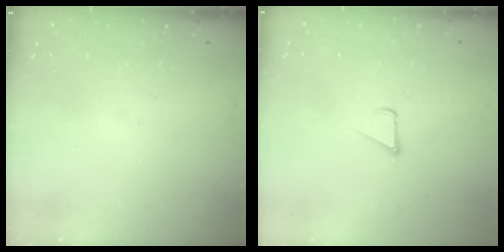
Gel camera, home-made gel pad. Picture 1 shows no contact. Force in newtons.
{"total": 1.7, "press": 1.7, "slide": 0.1}